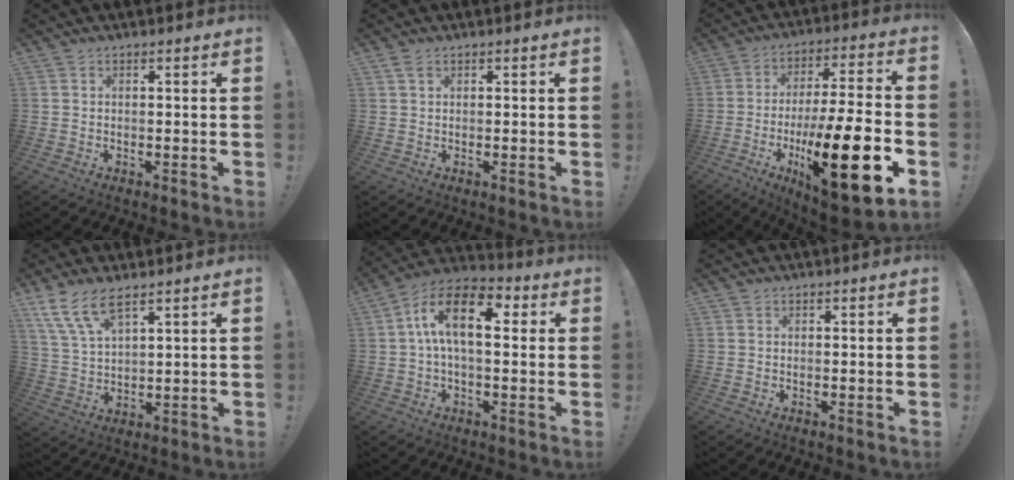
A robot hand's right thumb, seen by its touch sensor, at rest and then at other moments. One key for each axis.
{"total": 1.4, "fx": 0.7, "fy": 0.6, "fz": 1.0, "tx": -0.021, "ty": 0.003, "tz": 0.013}
{"total": 23.6, "fx": -7.5, "fy": 6.2, "fz": 21.5, "tx": -0.356, "ty": 0.038, "tz": -0.111}
{"total": 9.3, "fx": 6.4, "fy": 3.0, "fz": 6.0, "tx": -0.135, "ty": -0.018, "tz": 0.127}
{"total": 15.1, "fx": 3.1, "fy": 7.5, "fz": 12.7, "tx": -0.229, "ty": 0.007, "tz": 0.050}
{"total": 0.0}